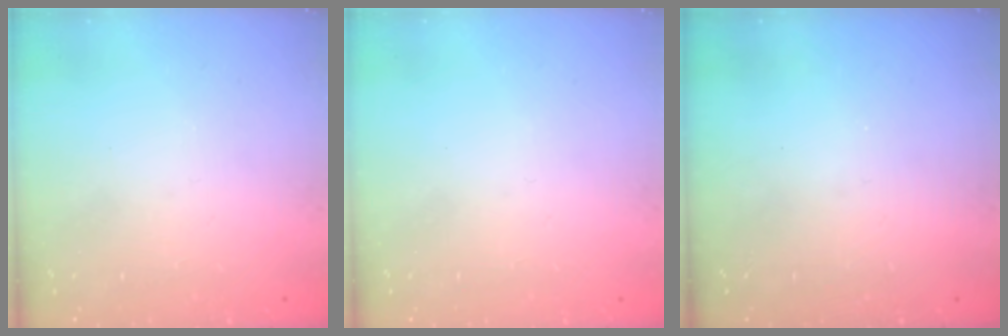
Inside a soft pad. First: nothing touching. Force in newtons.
{"total": 0.0}
{"total": 0.0}